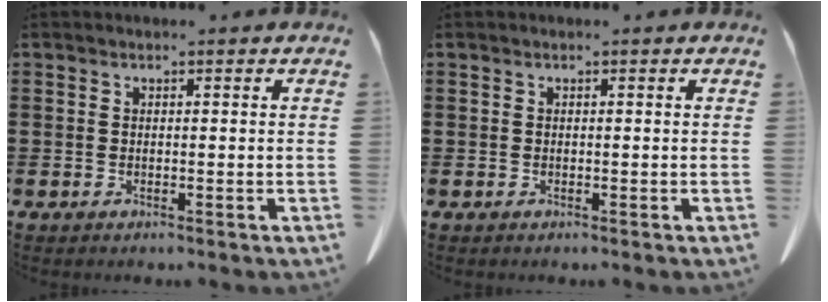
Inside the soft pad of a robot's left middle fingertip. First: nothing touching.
{"total": 0.0}